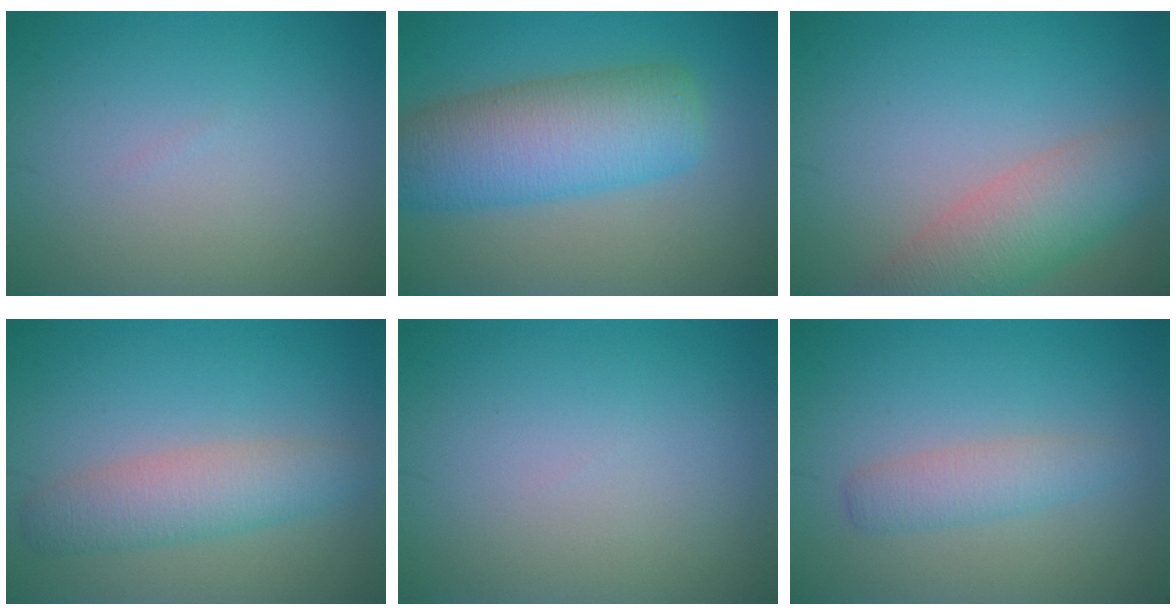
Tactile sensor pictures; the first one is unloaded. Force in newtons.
{"total": 8.4, "press": 8.4, "slide": 0.3}
{"total": 5.5, "press": 5.5, "slide": 0.3}
{"total": 4.0, "press": 4.0, "slide": 0.1}
{"total": 0.0}
{"total": 2.3, "press": 2.3, "slide": 0.0}